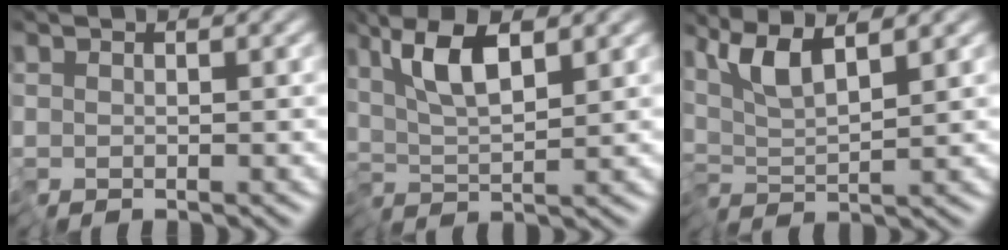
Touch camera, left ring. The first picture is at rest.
{"total": 4.6, "force": [2.0, 0.8, 4.0], "torque": [-0.082, 0.004, 0.038]}
{"total": 4.4, "force": [2.8, 0.2, 3.3], "torque": [-0.065, 0.008, 0.055]}